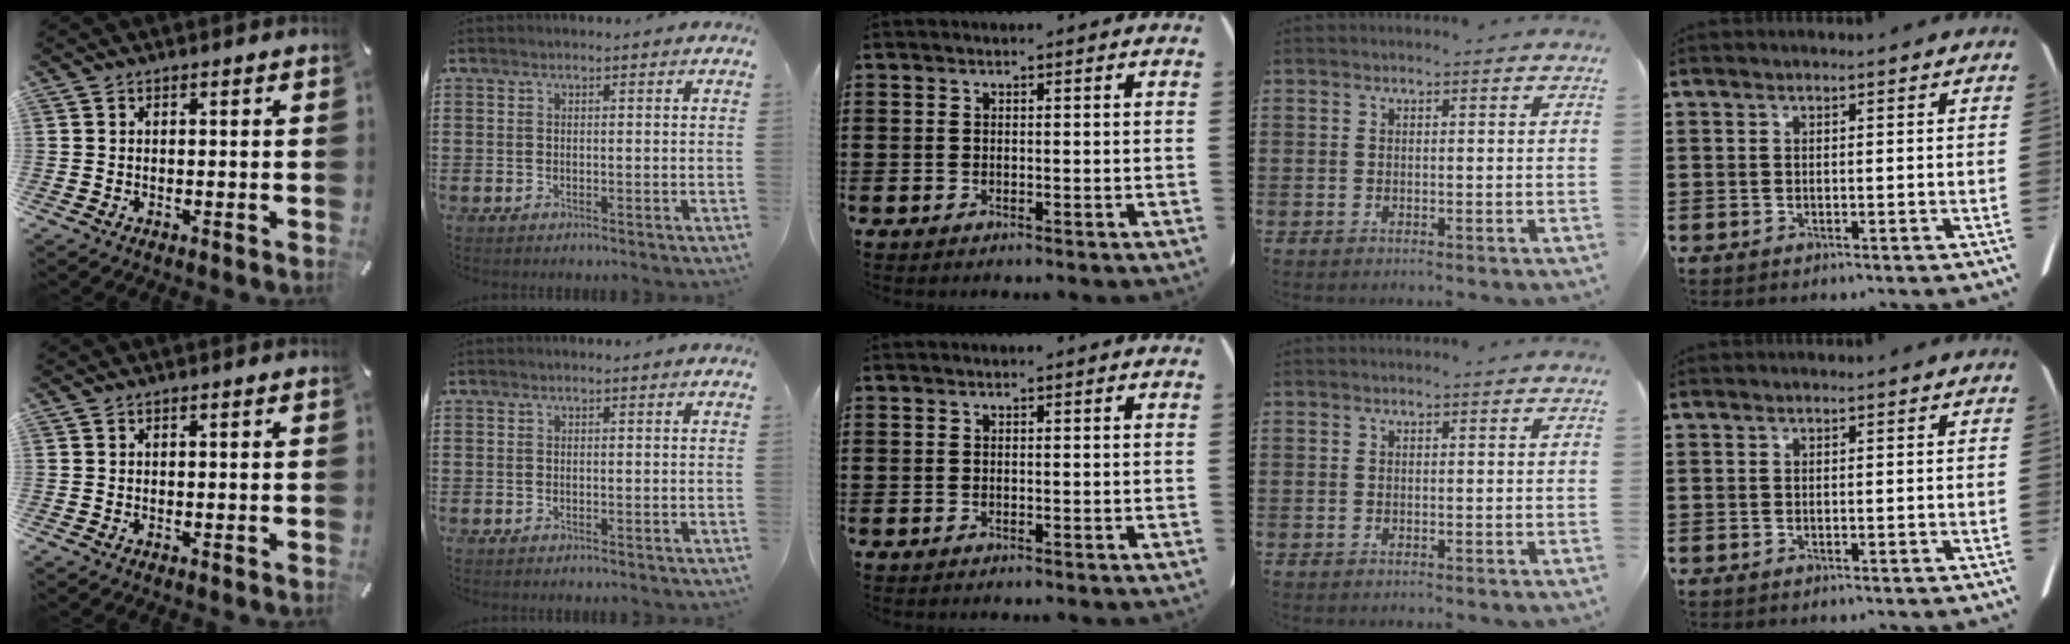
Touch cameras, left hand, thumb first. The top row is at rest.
{}